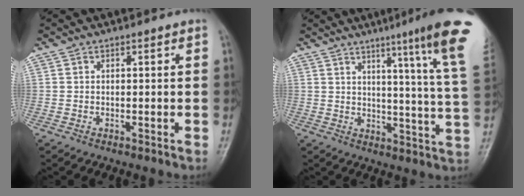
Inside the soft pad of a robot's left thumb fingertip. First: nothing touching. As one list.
[{"total": 18.0, "force": [10.9, -0.3, 14.4], "torque": [-0.173, -0.064, 0.123]}]